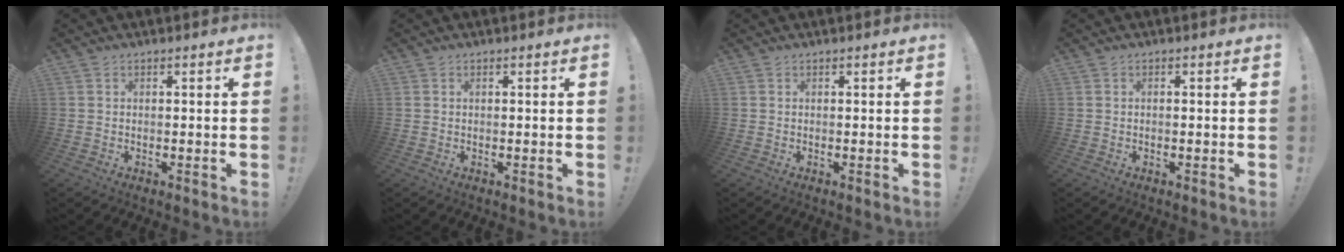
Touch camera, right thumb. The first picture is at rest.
{"total": 0.0}
{"total": 0.0}
{"total": 0.0}